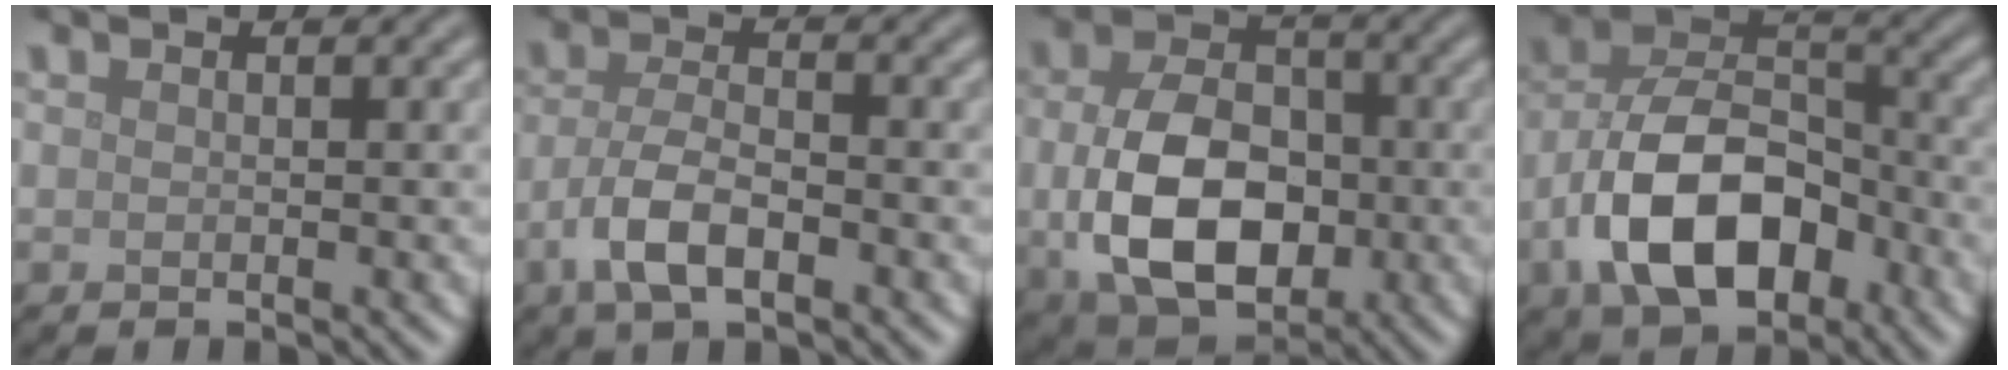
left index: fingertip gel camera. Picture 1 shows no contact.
{"total": 4.6, "force": [-2.1, 1.9, 3.7], "torque": [-0.074, 0.000, -0.044]}
{"total": 10.3, "force": [-1.1, 7.0, 7.4], "torque": [-0.156, -0.019, -0.010]}
{"total": 10.6, "force": [-4.3, 6.2, 7.5], "torque": [-0.142, 0.010, -0.086]}